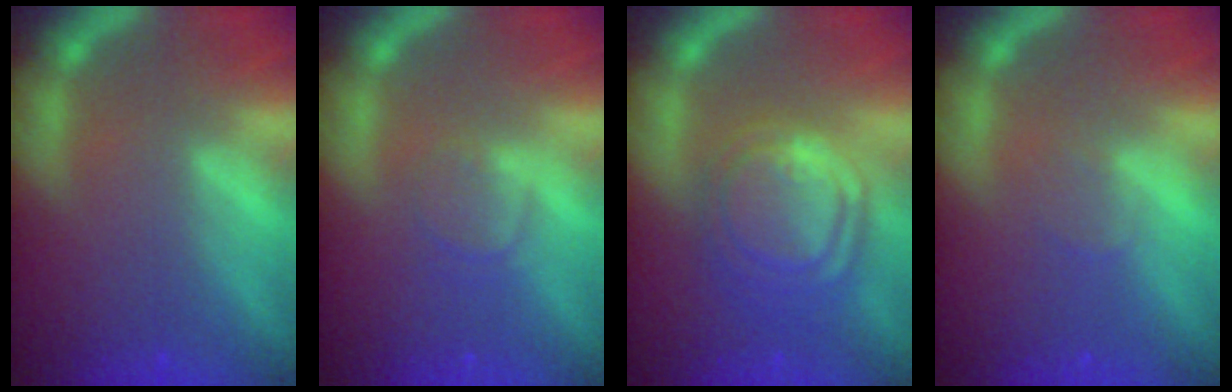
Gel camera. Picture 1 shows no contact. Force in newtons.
{"total": 1.9}
{"total": 8.0}
{"total": 1.0}